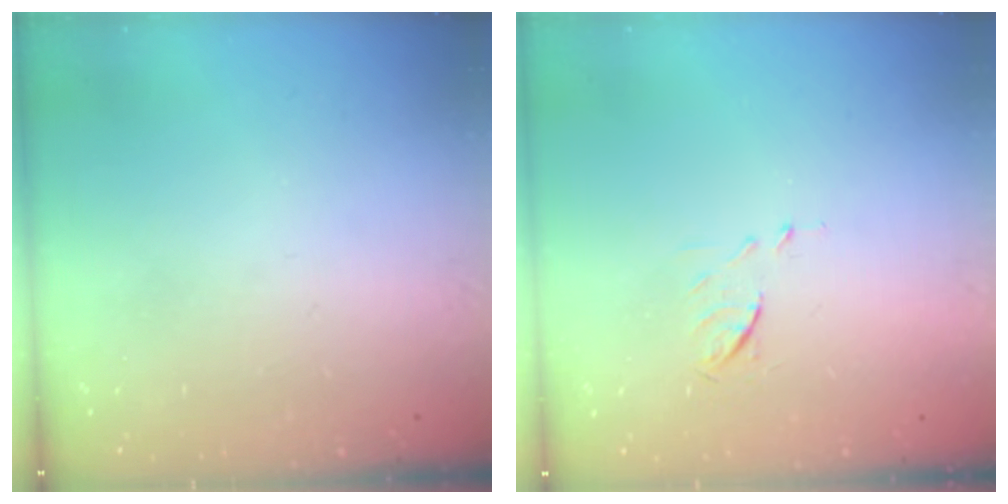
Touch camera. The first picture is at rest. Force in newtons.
{"total": 5.8, "press": 5.8, "slide": 0.8}